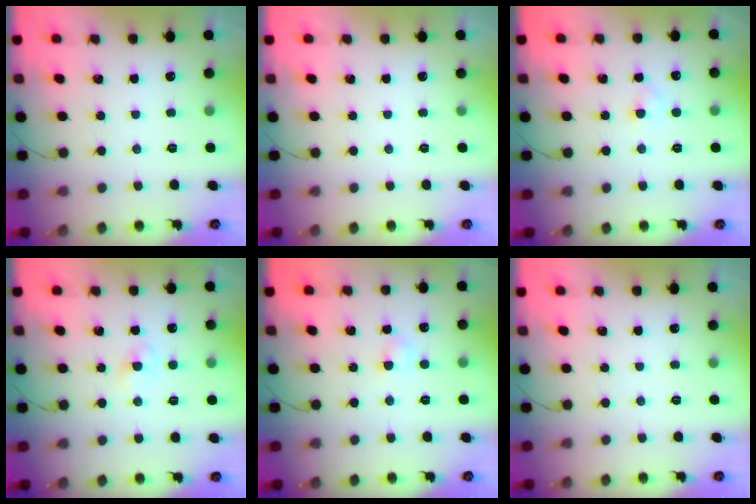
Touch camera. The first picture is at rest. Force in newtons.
{"total": 0.0}
{"total": 2.1, "press": 1.9, "slide": 0.9}
{"total": 0.7, "press": 0.6, "slide": 0.5}
{"total": 2.5, "press": 2.4, "slide": 0.9}
{"total": 0.0}